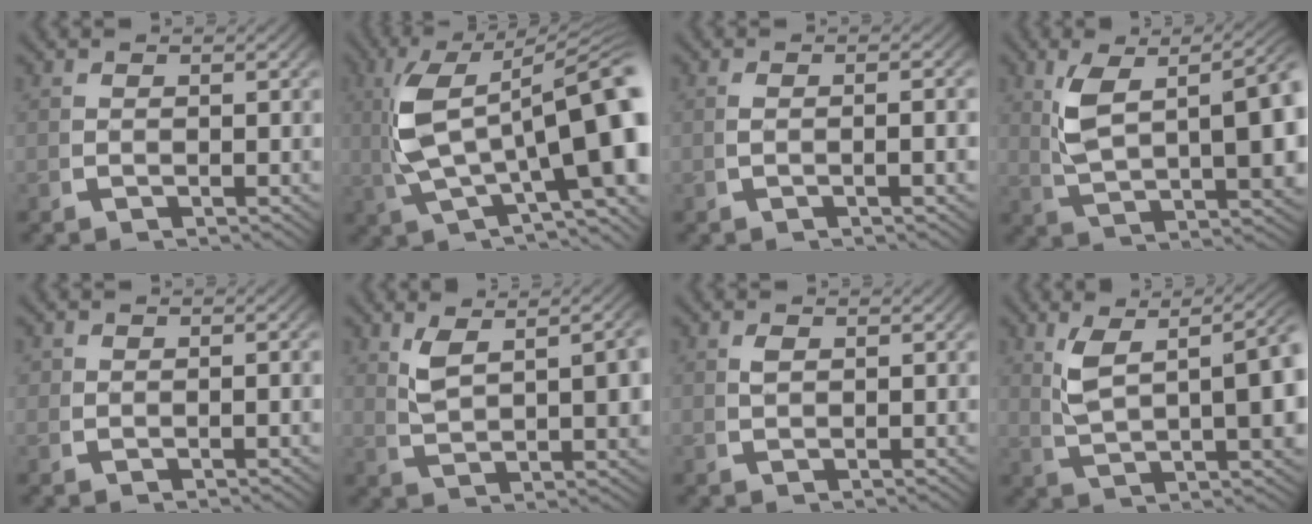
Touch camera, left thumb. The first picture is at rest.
{"total": 13.8, "force": [0.0, 6.5, 12.2], "torque": [-0.220, -0.010, 0.006]}
{"total": 1.4, "force": [-0.3, -0.3, 1.3], "torque": [-0.031, 0.003, -0.004]}
{"total": 10.9, "force": [1.8, 5.4, 9.3], "torque": [-0.169, 0.000, 0.039]}
{"total": 1.1, "force": [0.1, 0.9, 0.6], "torque": [-0.016, -0.005, 0.002]}
{"total": 4.6, "force": [1.6, 1.6, 4.0], "torque": [-0.072, -0.005, 0.043]}
{"total": 0.8, "force": [0.5, 0.2, 0.5], "torque": [-0.013, 0.001, 0.013]}
{"total": 9.2, "force": [2.1, 4.2, 7.9], "torque": [-0.137, 0.004, 0.044]}